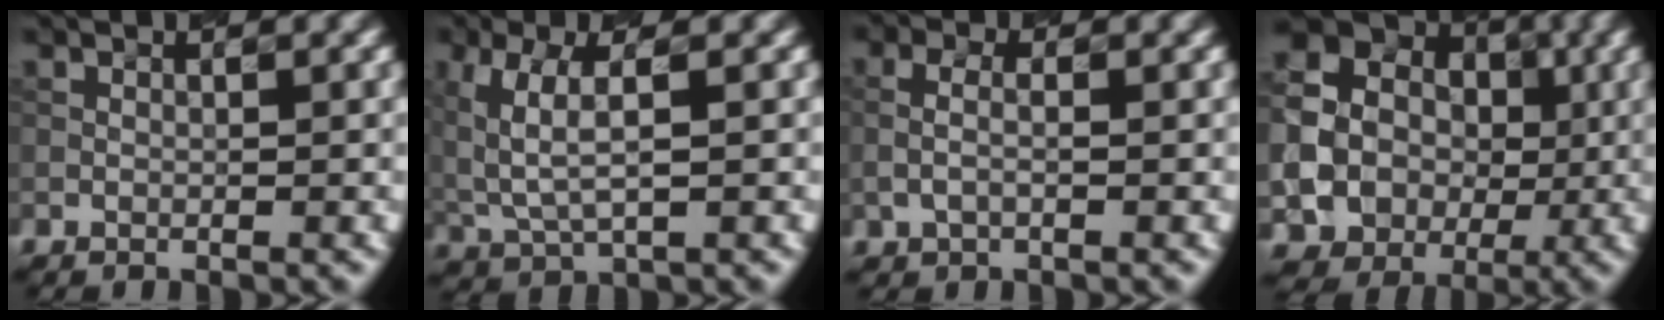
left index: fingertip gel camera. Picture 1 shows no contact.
{"total": 4.0, "force": [1.0, 1.7, 3.5], "torque": [-0.091, 0.001, 0.027]}
{"total": 1.4, "force": [-0.2, 0.7, 1.2], "torque": [-0.037, 0.004, -0.006]}
{"total": 15.9, "force": [-0.5, 15.2, 4.7], "torque": [-0.145, -0.004, -0.027]}